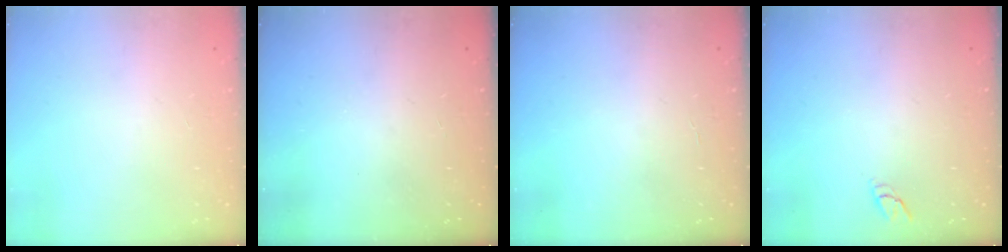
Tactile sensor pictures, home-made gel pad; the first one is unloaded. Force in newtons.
{"total": 0.0}
{"total": 1.1, "press": 1.1, "slide": 0.2}
{"total": 3.6, "press": 3.6, "slide": 0.4}